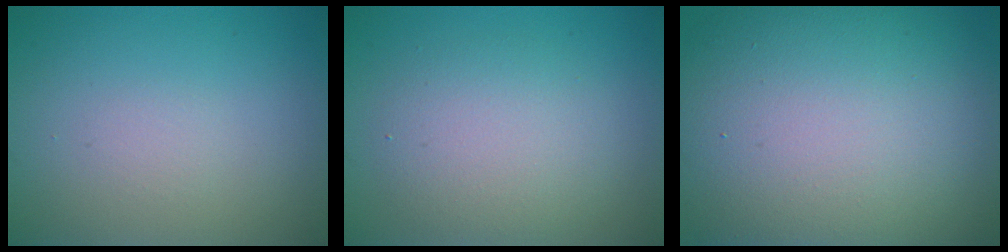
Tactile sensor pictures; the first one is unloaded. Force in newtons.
{"total": 4.0, "press": 4.0, "slide": 0.1}
{"total": 17.8, "press": 17.7, "slide": 1.1}